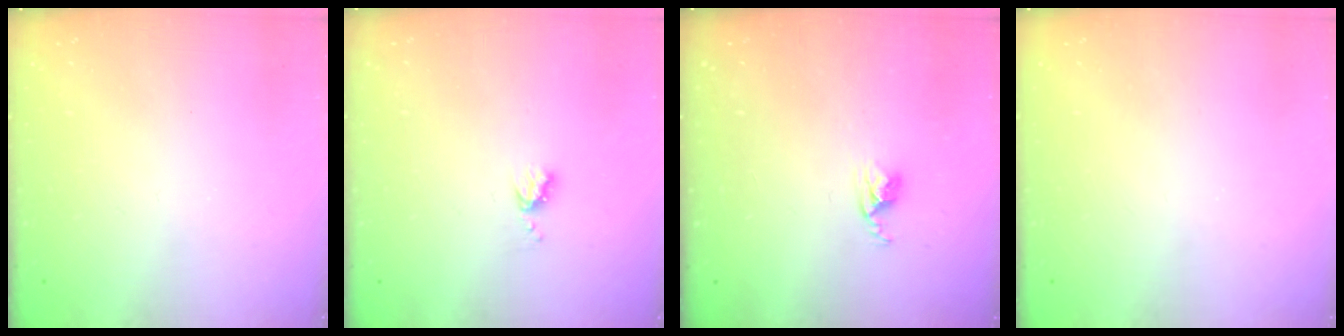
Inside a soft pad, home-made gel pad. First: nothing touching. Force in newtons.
{"total": 3.8, "press": 3.8, "slide": 0.4}
{"total": 2.8, "press": 2.7, "slide": 0.4}
{"total": 0.0}